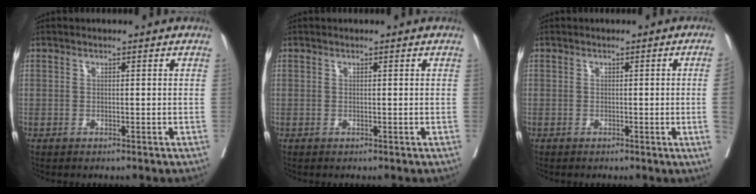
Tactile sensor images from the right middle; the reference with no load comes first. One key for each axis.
{"total": 0.0}
{"total": 4.0, "fx": -0.4, "fy": -1.6, "fz": 3.6, "tx": -0.052, "ty": -0.010, "tz": -0.002}